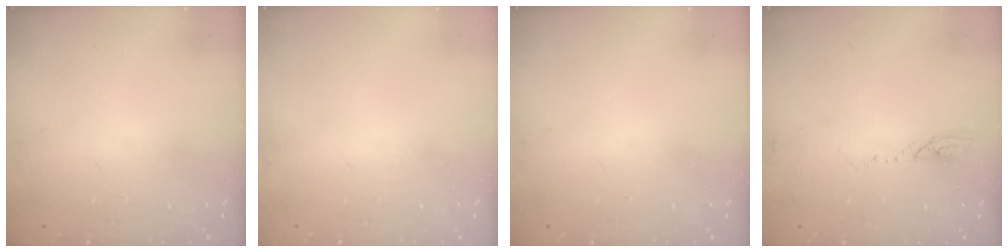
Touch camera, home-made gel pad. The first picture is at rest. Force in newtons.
{"total": 0.0}
{"total": 1.0, "press": 0.0, "slide": 1.0}
{"total": 2.6, "press": 2.6, "slide": 0.3}